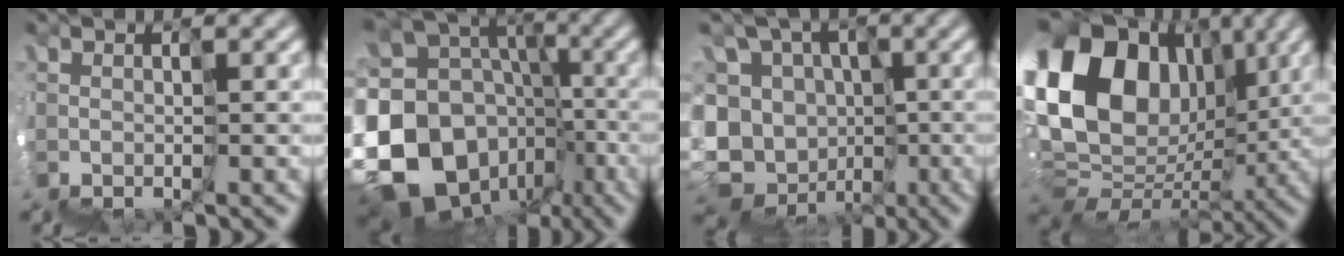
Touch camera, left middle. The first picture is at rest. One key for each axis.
{"total": 13.6, "fx": -4.6, "fy": 11.6, "fz": 5.5, "tx": -0.115, "ty": 0.002, "tz": -0.072}
{"total": 10.7, "fx": -3.4, "fy": 10.0, "fz": 1.7, "tx": -0.061, "ty": 0.024, "tz": -0.050}
{"total": 12.6, "fx": 5.7, "fy": 9.0, "fz": 6.8, "tx": -0.104, "ty": 0.060, "tz": 0.096}